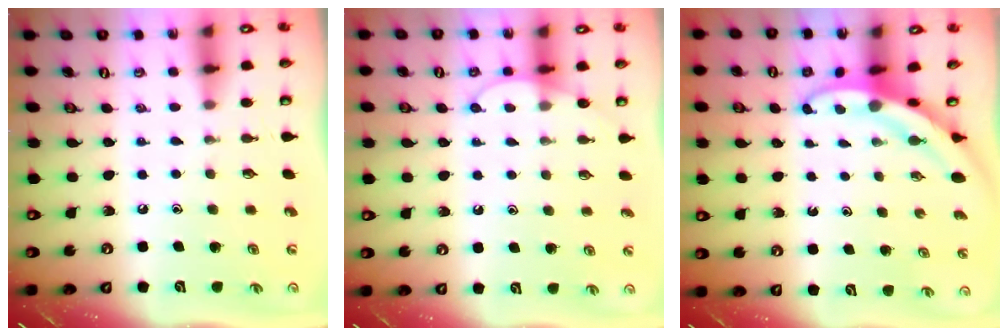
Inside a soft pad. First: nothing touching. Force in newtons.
{"total": 5.5, "press": 5.5, "slide": 0.4}
{"total": 3.1, "press": 3.1, "slide": 0.2}